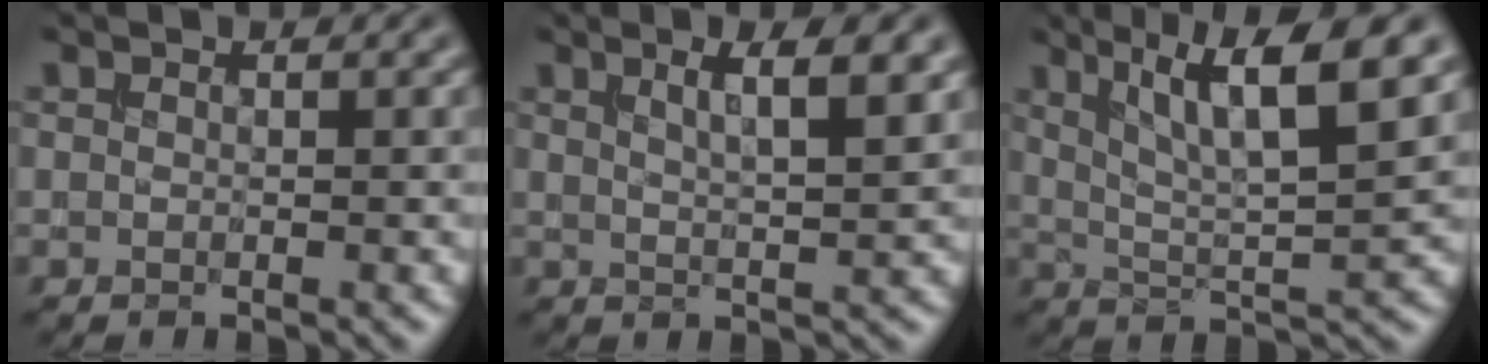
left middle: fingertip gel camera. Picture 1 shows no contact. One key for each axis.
{"total": 4.1, "fx": 2.0, "fy": 1.1, "fz": 3.4, "tx": -0.034, "ty": 0.002, "tz": 0.030}
{"total": 8.8, "fx": 4.4, "fy": 2.1, "fz": 7.4, "tx": -0.114, "ty": 0.005, "tz": 0.078}